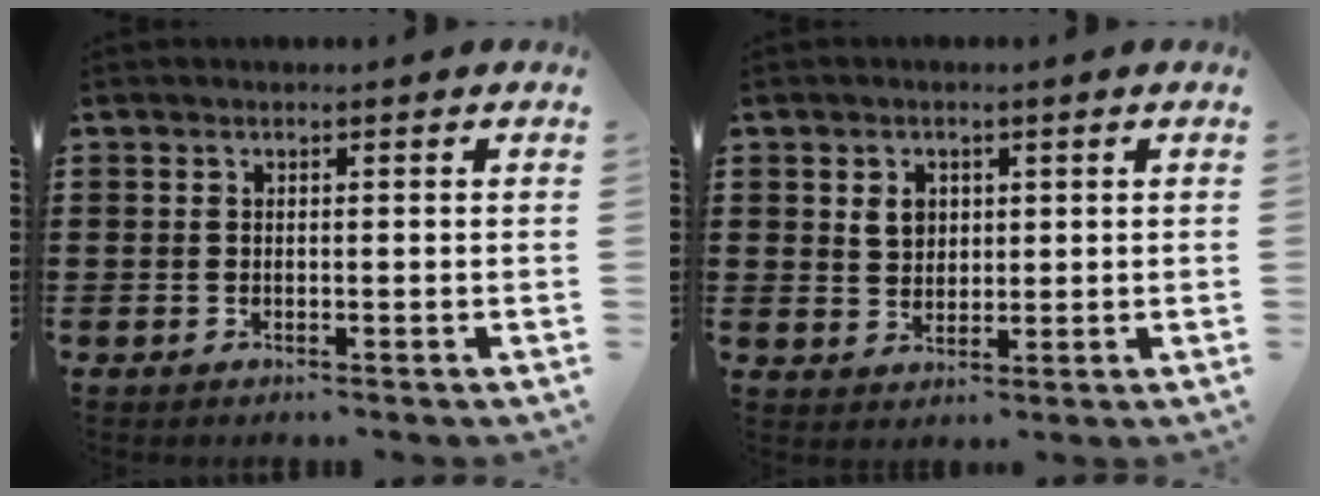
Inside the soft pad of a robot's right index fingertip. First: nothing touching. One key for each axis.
{"total": 3.3, "fx": 1.0, "fy": 2.6, "fz": 1.7, "tx": -0.042, "ty": 0.010, "tz": 0.018}